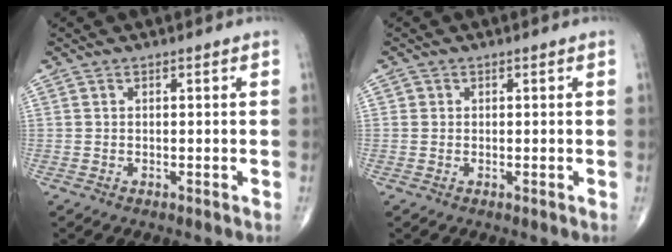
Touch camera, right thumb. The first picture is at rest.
{"total": 0.8, "force": [0.1, 0.8, 0.0], "torque": [0.004, 0.003, 0.000]}